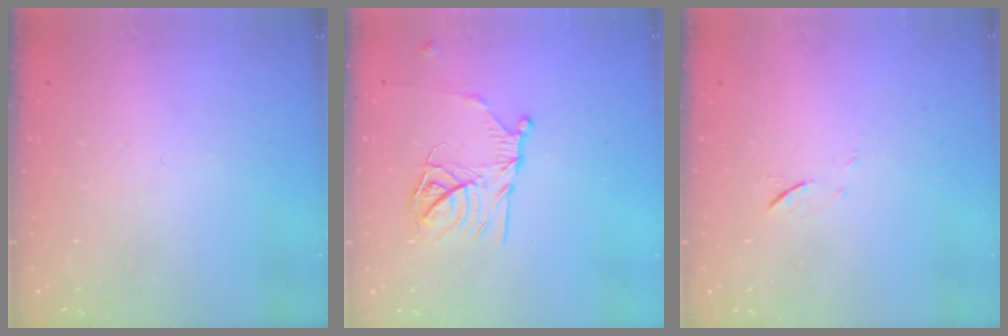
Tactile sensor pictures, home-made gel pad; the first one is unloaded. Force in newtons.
{"total": 13.2, "press": 13.2, "slide": 0.8}
{"total": 5.2, "press": 5.1, "slide": 0.7}